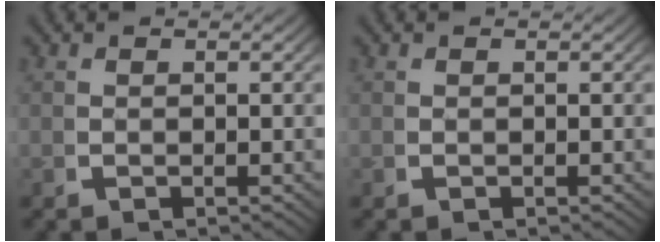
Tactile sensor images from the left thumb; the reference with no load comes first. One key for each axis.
{"total": 0.0}